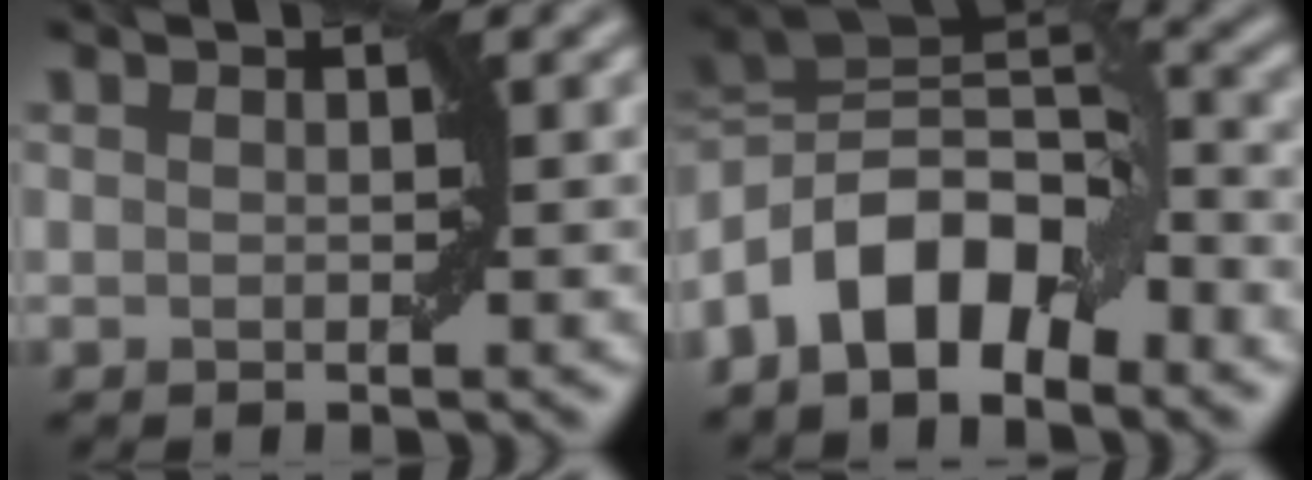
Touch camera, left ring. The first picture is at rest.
{"total": 9.5, "force": [-4.4, 4.8, 7.0], "torque": [-0.111, 0.018, -0.091]}